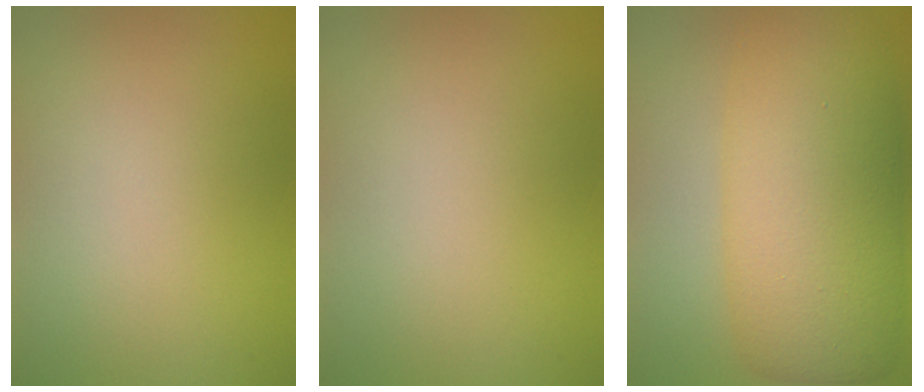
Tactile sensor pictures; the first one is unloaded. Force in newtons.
{"total": 0.0}
{"total": 10.2, "press": 10.2, "slide": 0.3}